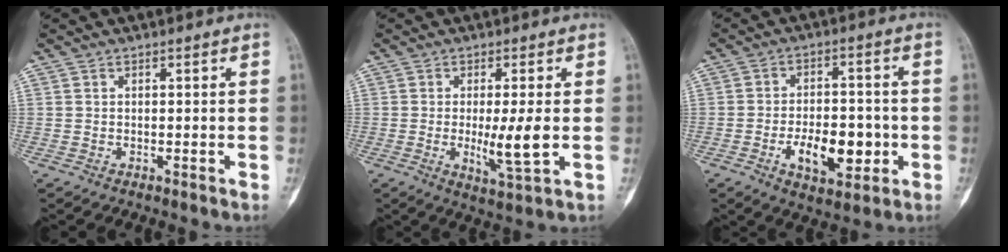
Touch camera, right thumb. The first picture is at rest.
{"total": 7.2, "force": [-0.4, 1.0, 7.1], "torque": [-0.126, -0.019, -0.007]}
{"total": 10.9, "force": [-3.0, 5.8, 8.8], "torque": [-0.118, 0.017, -0.042]}